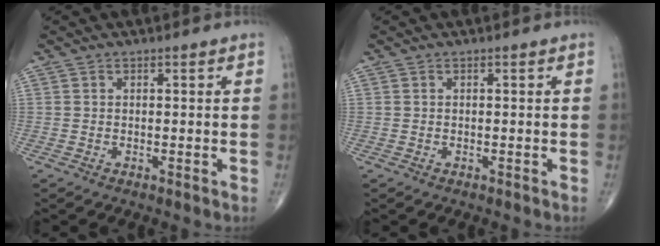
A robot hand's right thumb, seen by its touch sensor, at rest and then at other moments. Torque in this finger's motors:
{"motor_torque": [0.11, 0.11, 0.00, 0.00, 0.00]}